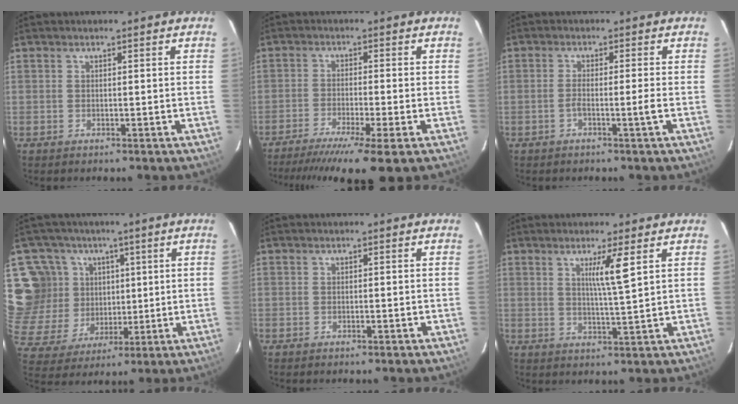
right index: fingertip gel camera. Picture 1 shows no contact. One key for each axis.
{"total": 12.4, "fx": -9.0, "fy": -0.5, "fz": 8.4, "tx": -0.126, "ty": -0.030, "tz": -0.143}
{"total": 2.5, "fx": -1.1, "fy": -0.7, "fz": 2.2, "tx": -0.038, "ty": -0.001, "tz": -0.022}
{"total": 17.7, "fx": 6.2, "fy": 15.5, "fz": 5.8, "tx": -0.163, "ty": 0.065, "tz": 0.140}
{"total": 0.6, "fx": -0.3, "fy": 0.0, "fz": 0.5, "tx": -0.011, "ty": -0.001, "tz": -0.001}
{"total": 4.8, "fx": 2.0, "fy": -1.0, "fz": 4.3, "tx": -0.078, "ty": -0.010, "tz": 0.036}